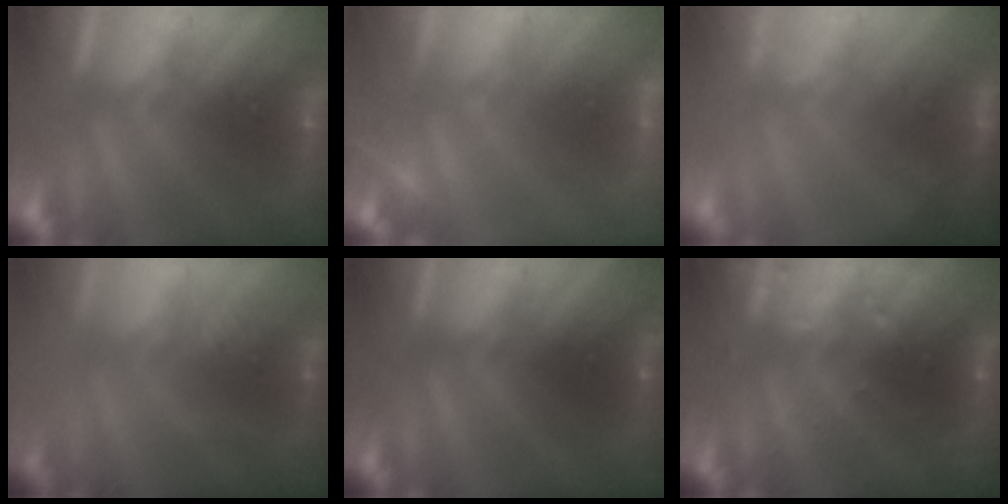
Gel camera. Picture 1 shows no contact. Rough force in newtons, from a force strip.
{"total": 2.9}
{"total": 2.7}
{"total": 2.5}
{"total": 2.3}
{"total": 2.9}